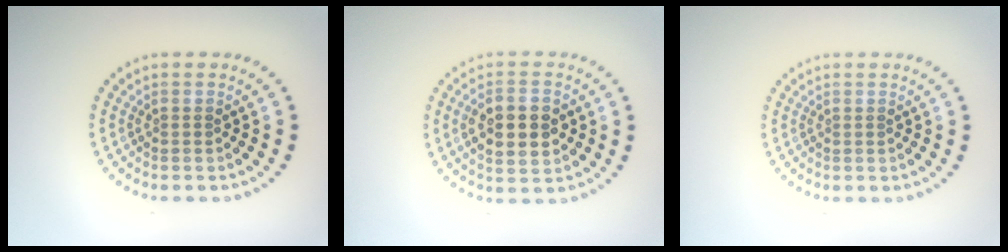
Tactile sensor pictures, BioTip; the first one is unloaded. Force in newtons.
{"total": 5.2, "press": 5.2, "slide": 0.4}
{"total": 0.0}